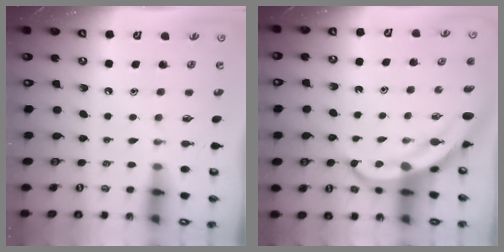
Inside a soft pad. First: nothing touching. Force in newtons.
{"total": 7.7, "press": 7.6, "slide": 1.4}